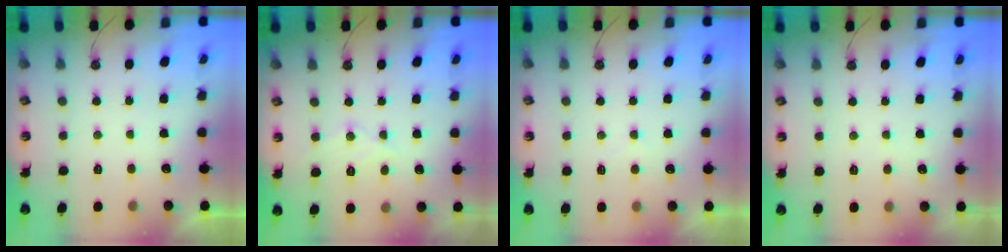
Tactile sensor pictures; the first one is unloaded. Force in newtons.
{"total": 8.0, "press": 8.0, "slide": 0.6}
{"total": 2.9, "press": 2.9, "slide": 0.5}
{"total": 2.4, "press": 2.3, "slide": 0.4}